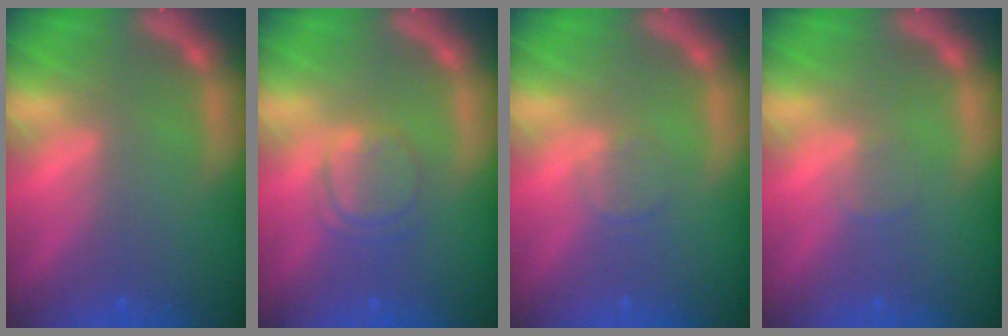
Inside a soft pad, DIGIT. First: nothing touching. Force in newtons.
{"total": 3.5}
{"total": 1.4}
{"total": 1.0}